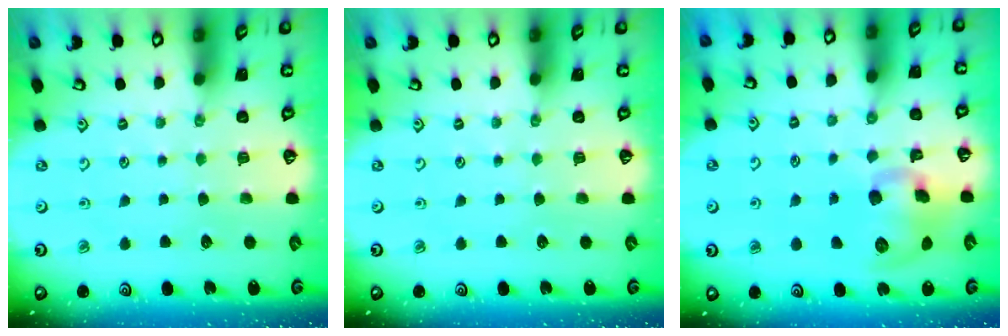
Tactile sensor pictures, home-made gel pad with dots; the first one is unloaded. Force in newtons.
{"total": 0.0}
{"total": 12.2, "press": 12.0, "slide": 2.2}